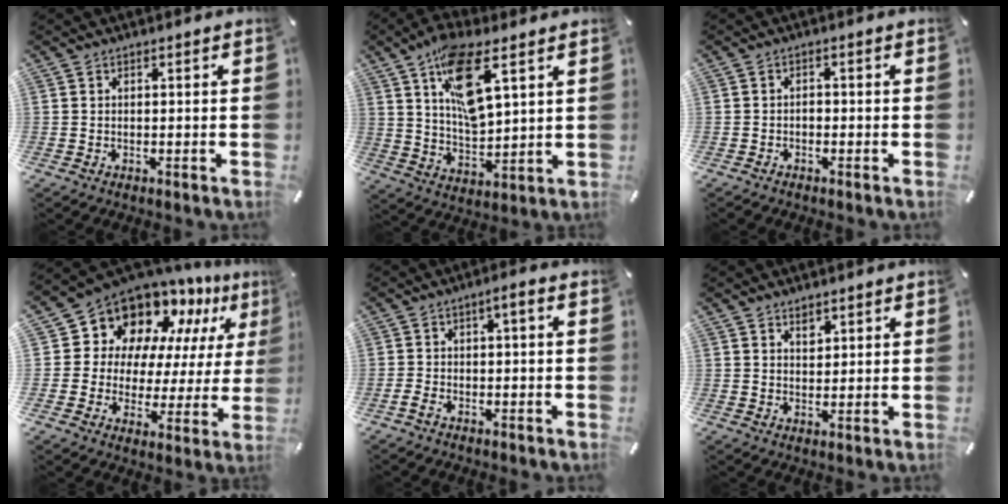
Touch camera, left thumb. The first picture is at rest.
{"total": 14.6, "force": [7.6, 5.9, 10.9], "torque": [-0.197, -0.023, 0.132]}
{"total": 1.2, "force": [-0.8, 0.8, 0.6], "torque": [-0.014, 0.006, -0.017]}
{"total": 12.0, "force": [9.8, 7.0, 1.1], "torque": [-0.042, -0.106, 0.175]}
{"total": 3.7, "force": [-2.0, 1.1, 2.9], "torque": [-0.046, 0.012, -0.037]}
{"total": 2.3, "force": [1.5, 1.5, 0.8], "torque": [0.006, -0.010, 0.023]}